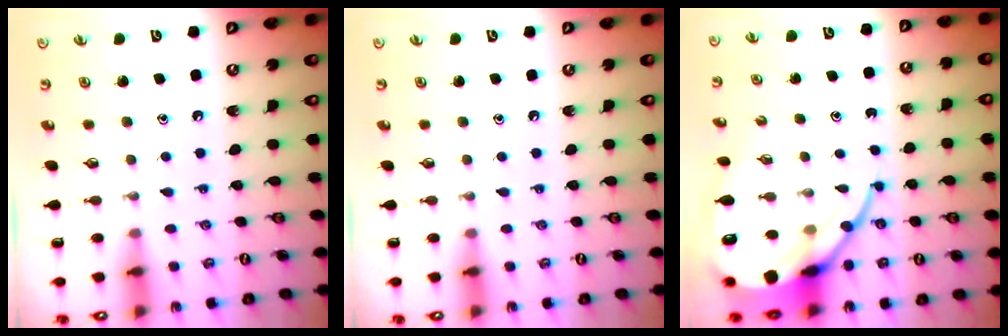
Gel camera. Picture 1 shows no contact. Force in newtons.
{"total": 0.0}
{"total": 12.7, "press": 12.6, "slide": 1.2}